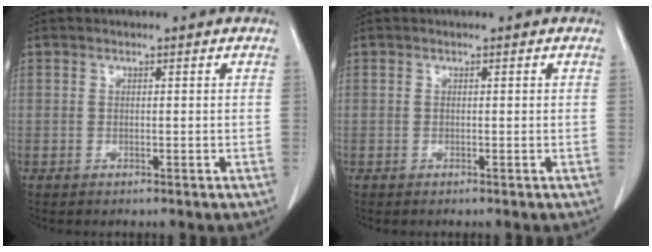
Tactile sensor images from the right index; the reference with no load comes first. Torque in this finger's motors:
{"motor_torque": [-0.02, 0.05, 0.02, -0.01]}